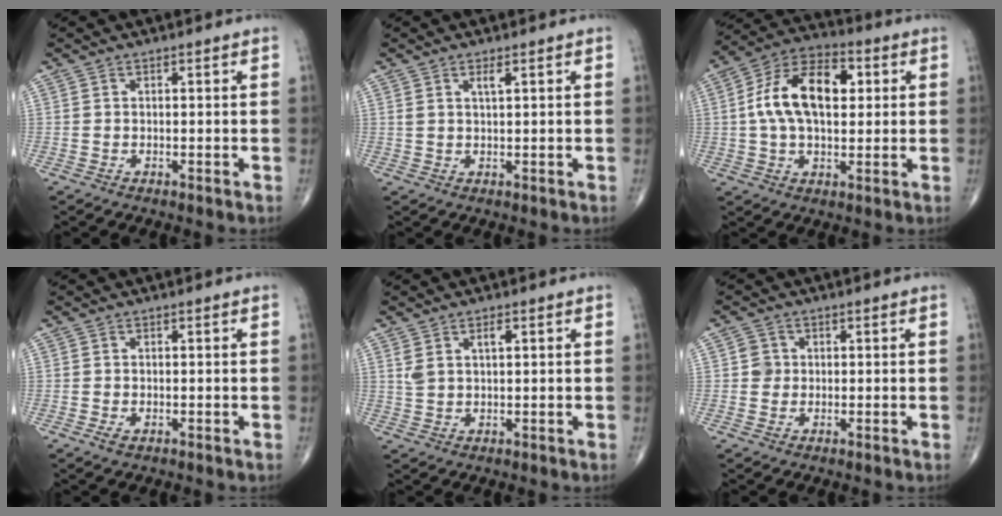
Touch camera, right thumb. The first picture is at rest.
{"total": 1.8, "force": [1.0, 0.3, 1.4], "torque": [-0.029, -0.004, 0.021]}
{"total": 15.3, "force": [2.3, 8.7, 12.4], "torque": [-0.212, 0.024, 0.033]}
{"total": 1.3, "force": [-0.6, 0.7, 0.9], "torque": [-0.021, 0.000, -0.009]}
{"total": 3.5, "force": [1.5, 1.6, 2.7], "torque": [-0.052, 0.002, 0.034]}
{"total": 2.4, "force": [0.1, 2.3, 0.6], "torque": [0.005, 0.005, 0.000]}